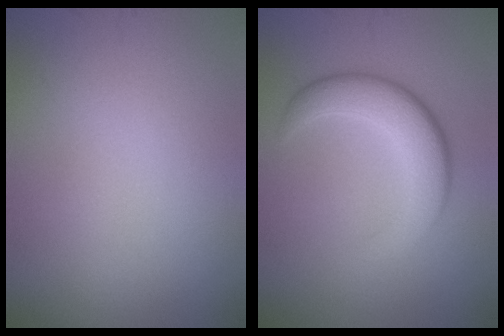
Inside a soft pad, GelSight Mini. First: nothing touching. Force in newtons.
{"total": 5.2, "press": 5.2, "slide": 0.2}